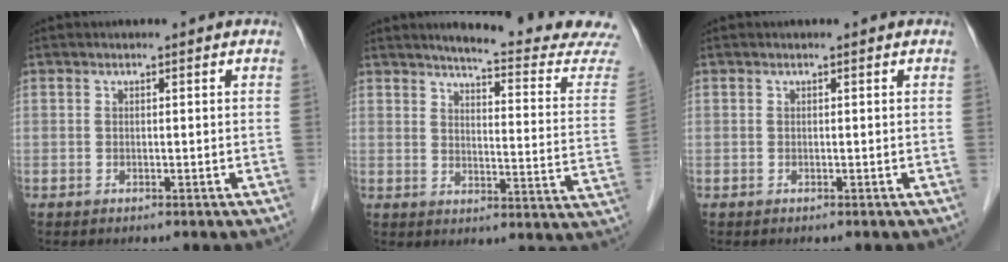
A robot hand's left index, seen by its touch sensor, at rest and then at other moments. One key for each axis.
{"total": 16.3, "fx": 15.5, "fy": -1.2, "fz": 4.9, "tx": -0.065, "ty": -0.107, "tz": 0.171}
{"total": 0.6, "fx": -0.4, "fy": 0.1, "fz": 0.3, "tx": 0.002, "ty": 0.000, "tz": -0.002}